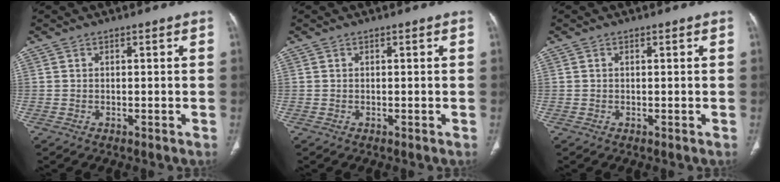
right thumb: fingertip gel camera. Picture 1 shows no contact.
{"total": 0.0}
{"total": 0.0}